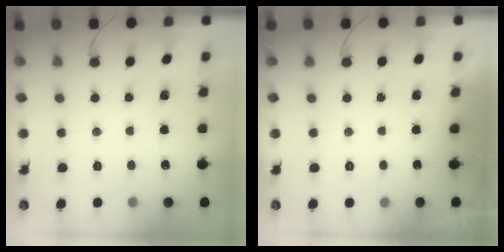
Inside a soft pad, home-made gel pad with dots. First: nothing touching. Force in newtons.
{"total": 0.0}